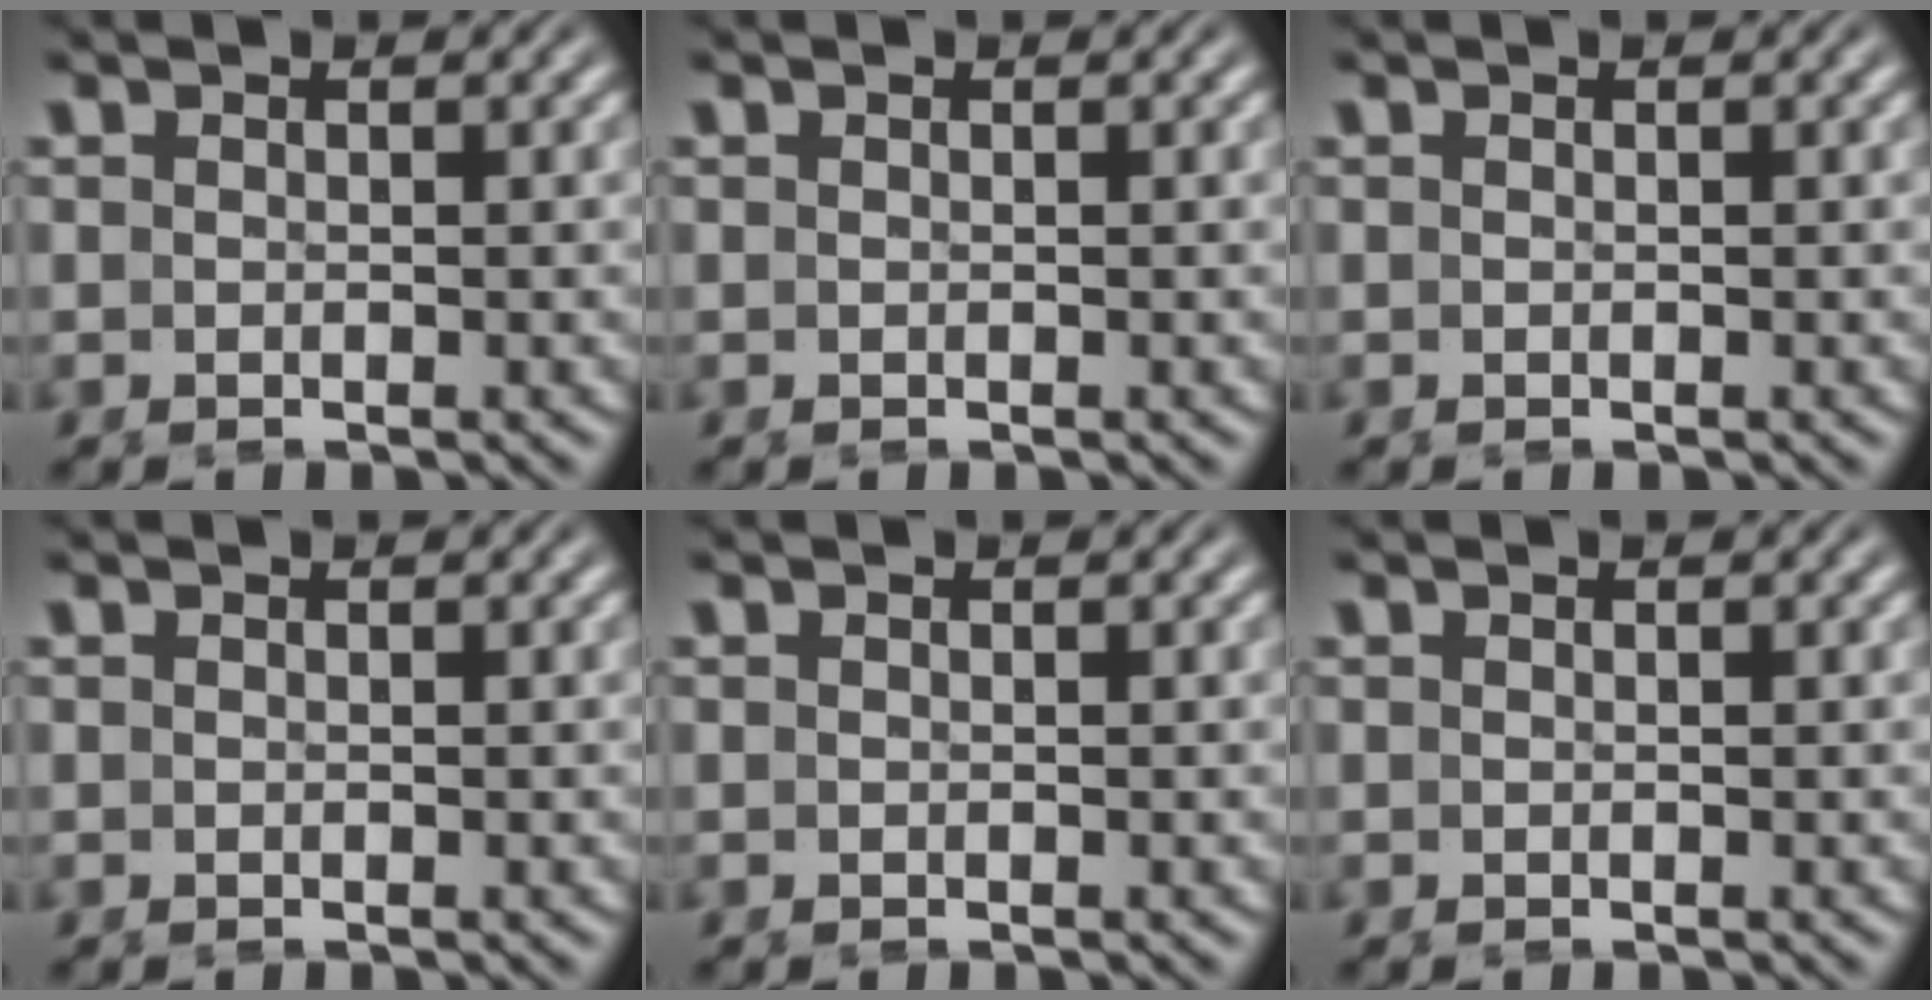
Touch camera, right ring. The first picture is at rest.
{"total": 0.0}
{"total": 0.0}
{"total": 0.0}
{"total": 0.0}
{"total": 0.0}